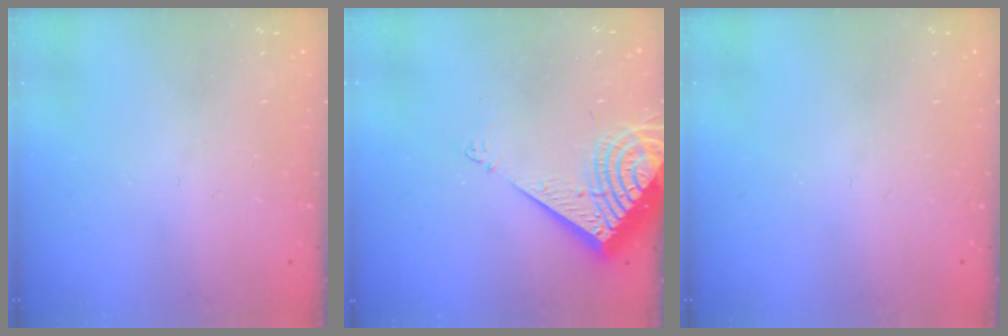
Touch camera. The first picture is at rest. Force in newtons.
{"total": 10.8, "press": 10.7, "slide": 1.4}
{"total": 0.0}